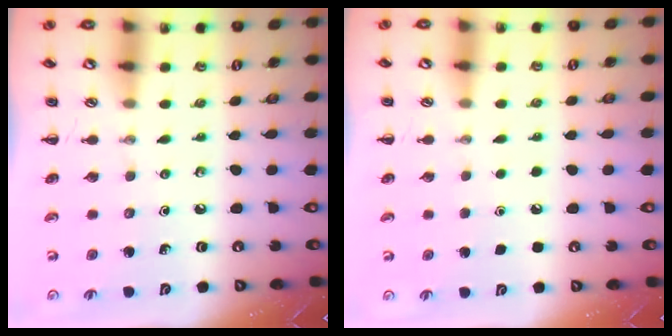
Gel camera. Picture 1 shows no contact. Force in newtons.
{"total": 1.8, "press": 1.7, "slide": 0.1}